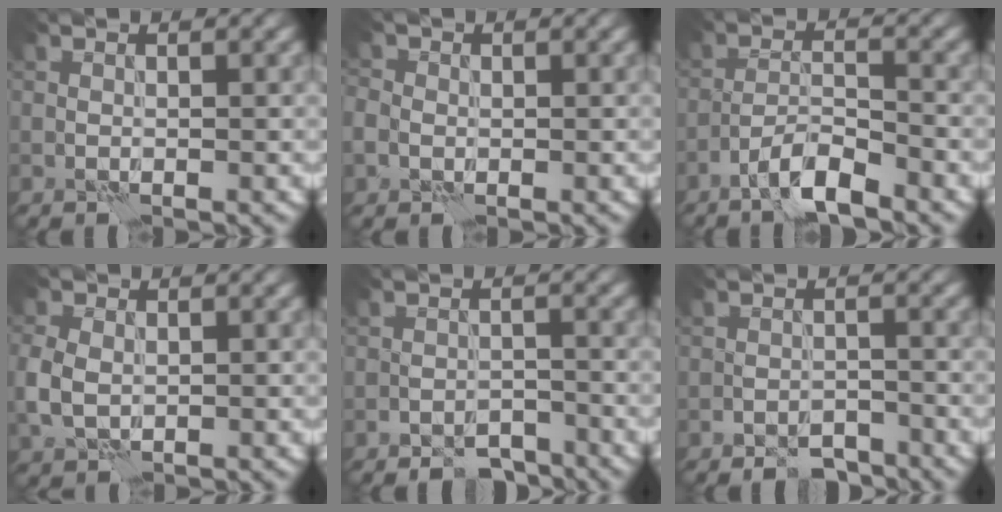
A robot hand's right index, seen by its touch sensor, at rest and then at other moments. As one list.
[{"total": 2.5, "force": [-0.1, 2.2, 1.2], "torque": [-0.014, 0.003, -0.005]}, {"total": 3.4, "force": [-2.5, 0.4, 2.2], "torque": [-0.041, 0.008, -0.056]}, {"total": 3.5, "force": [0.0, 2.7, 2.3], "torque": [-0.060, 0.000, -0.002]}, {"total": 3.1, "force": [-2.7, 1.3, 0.9], "torque": [-0.008, 0.005, -0.045]}, {"total": 2.7, "force": [-2.4, 1.0, 0.8], "torque": [-0.009, 0.006, -0.040]}]